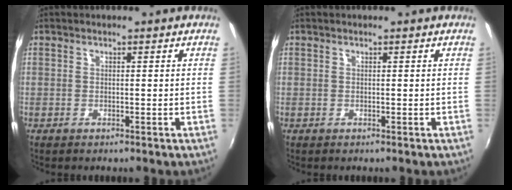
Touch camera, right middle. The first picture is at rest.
{"total": 0.0}